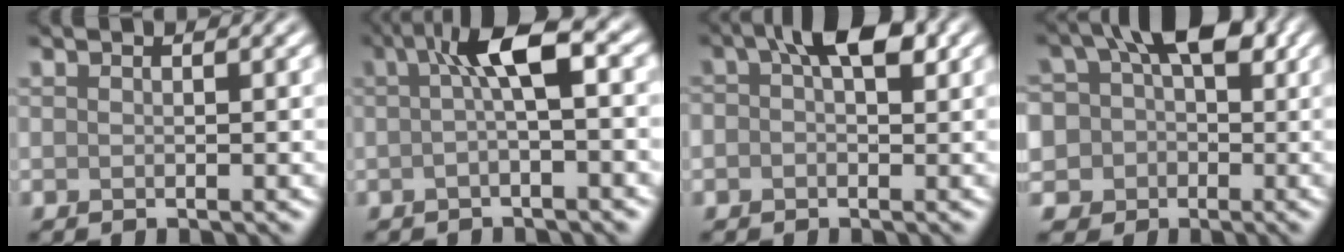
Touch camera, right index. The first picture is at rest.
{"total": 4.7, "force": [0.6, 1.0, 4.6], "torque": [-0.077, 0.021, 0.002]}
{"total": 4.8, "force": [1.5, 2.5, 3.8], "torque": [-0.050, 0.014, 0.009]}
{"total": 10.3, "force": [0.1, 9.0, 5.0], "torque": [-0.062, 0.026, -0.041]}